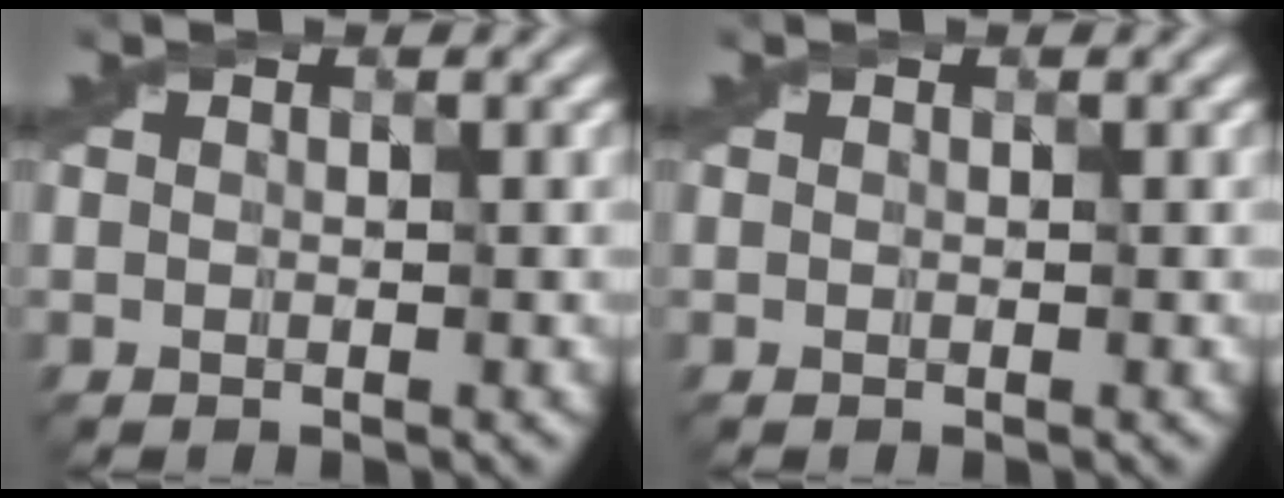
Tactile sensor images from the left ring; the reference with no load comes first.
{"total": 0.0}